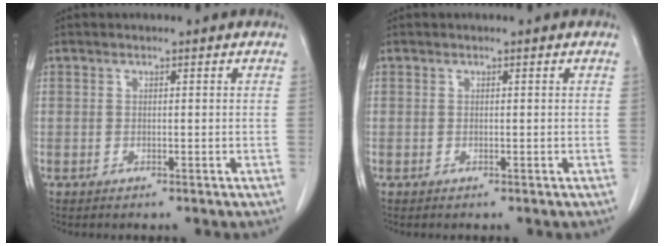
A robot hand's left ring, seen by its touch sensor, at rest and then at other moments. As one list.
[{"total": 0.0}]